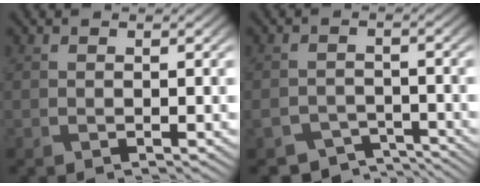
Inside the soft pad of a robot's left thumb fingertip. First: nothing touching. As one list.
[{"total": 4.5, "force": [-3.8, 2.0, 1.2], "torque": [-0.027, -0.017, -0.062]}]